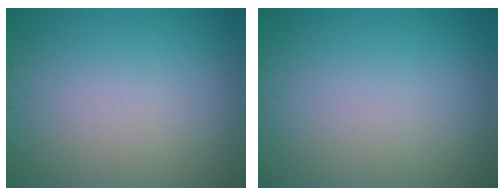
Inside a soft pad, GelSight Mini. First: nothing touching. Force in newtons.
{"total": 0.0}